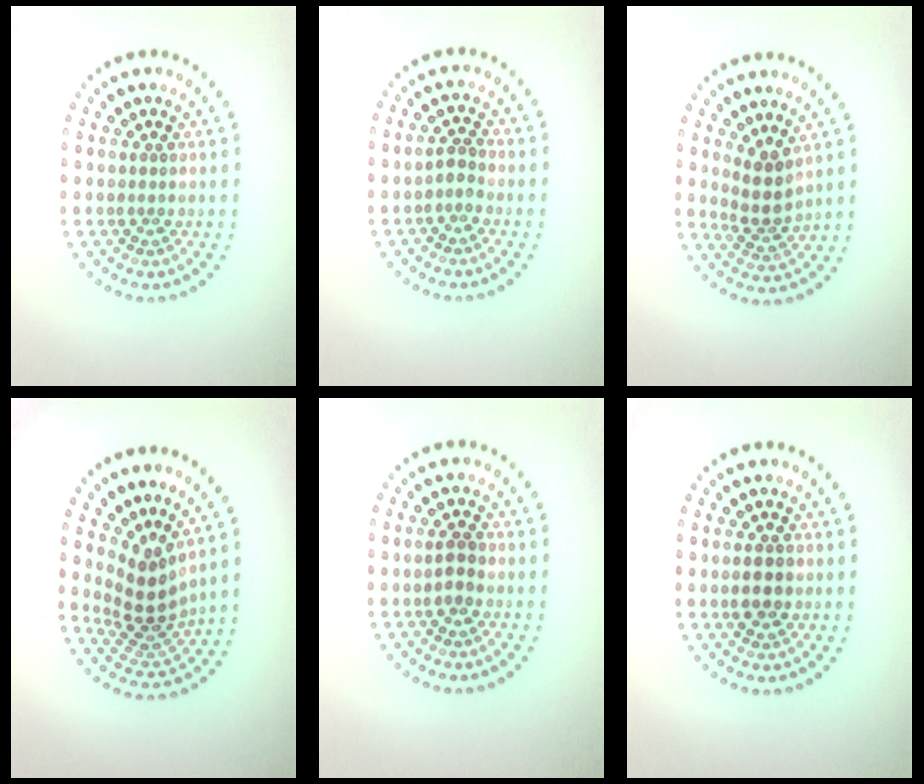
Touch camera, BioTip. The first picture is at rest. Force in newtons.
{"total": 1.3, "press": 1.1, "slide": 0.7}
{"total": 2.8, "press": 2.2, "slide": 1.8}
{"total": 3.8, "press": 2.7, "slide": 2.7}
{"total": 1.5, "press": 1.5, "slide": 0.3}
{"total": 2.5, "press": 2.5, "slide": 0.2}